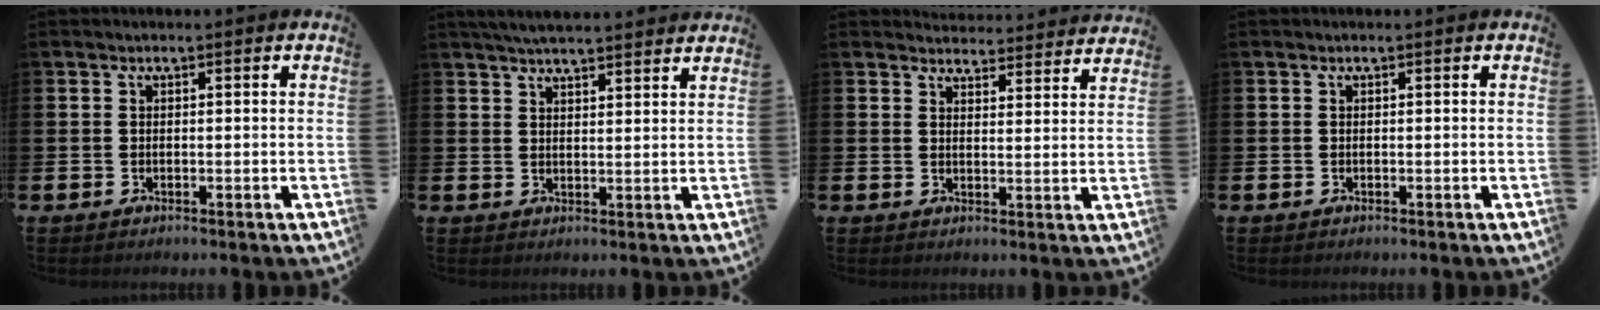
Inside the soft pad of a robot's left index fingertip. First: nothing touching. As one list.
[{"total": 4.2, "force": [4.1, 0.1, 0.9], "torque": [-0.023, -0.016, 0.074]}, {"total": 4.0, "force": [3.9, 0.5, -0.2], "torque": [0.006, -0.032, 0.068]}, {"total": 0.0}]